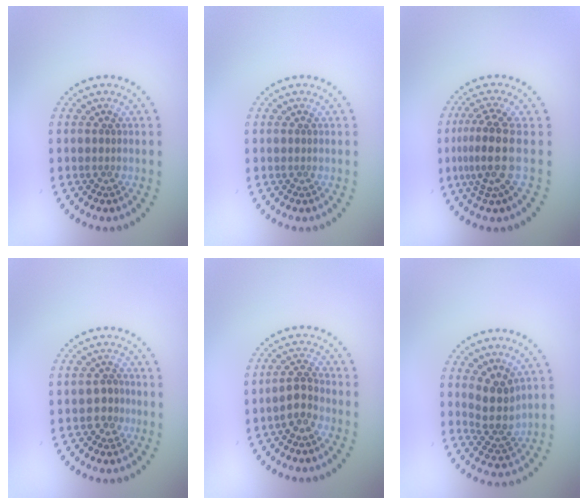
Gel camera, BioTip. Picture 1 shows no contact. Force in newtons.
{"total": 0.0}
{"total": 3.9, "press": 3.0, "slide": 2.4}
{"total": 1.9, "press": 1.7, "slide": 0.9}
{"total": 2.2, "press": 2.0, "slide": 0.9}
{"total": 3.3, "press": 2.7, "slide": 2.0}